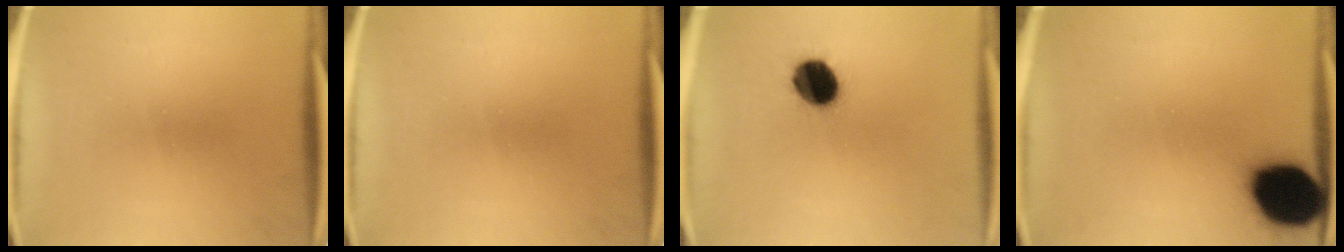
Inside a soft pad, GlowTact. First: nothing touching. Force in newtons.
{"total": 0.0}
{"total": 10.5}
{"total": 18.2}